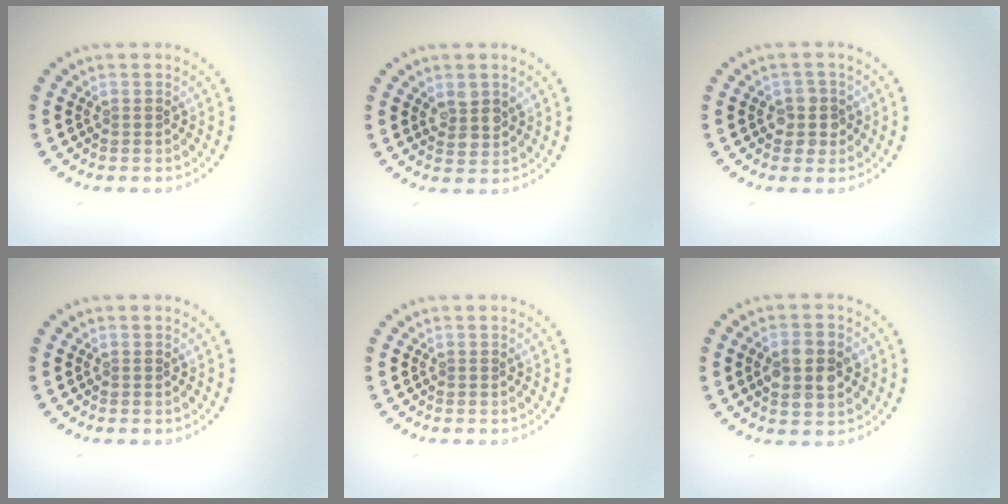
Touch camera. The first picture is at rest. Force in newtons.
{"total": 2.3, "press": 2.1, "slide": 0.9}
{"total": 2.3, "press": 2.1, "slide": 1.0}
{"total": 0.0}
{"total": 0.0}
{"total": 4.5, "press": 4.5, "slide": 0.1}